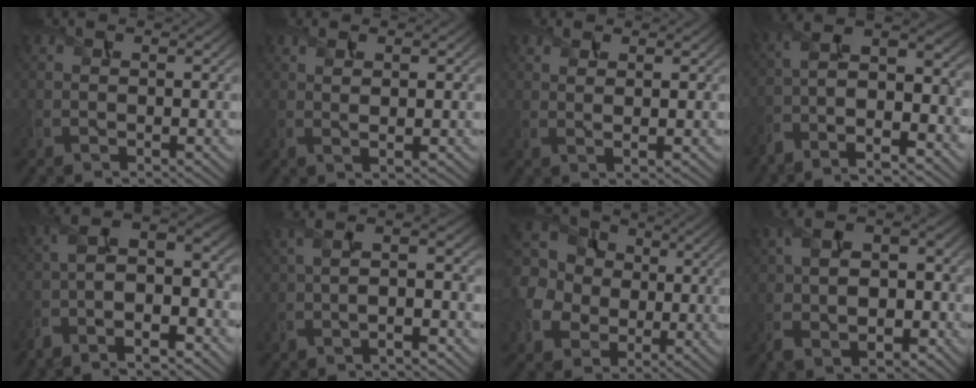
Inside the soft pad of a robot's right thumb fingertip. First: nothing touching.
{"total": 2.2, "force": [0.6, 0.4, 2.1], "torque": [-0.043, 0.003, 0.014]}
{"total": 1.9, "force": [0.9, 0.3, 1.7], "torque": [-0.032, 0.002, 0.014]}
{"total": 12.5, "force": [-6.4, 4.5, 9.8], "torque": [-0.205, -0.009, -0.106]}
{"total": 13.3, "force": [-6.1, 5.6, 10.4], "torque": [-0.221, -0.020, -0.096]}
{"total": 5.8, "force": [-1.9, 1.5, 5.3], "torque": [-0.100, 0.006, -0.041]}
{"total": 12.9, "force": [0.2, 11.0, 6.8], "torque": [-0.212, -0.009, -0.015]}
{"total": 9.8, "force": [-2.1, 5.9, 7.6], "torque": [-0.160, -0.023, -0.031]}